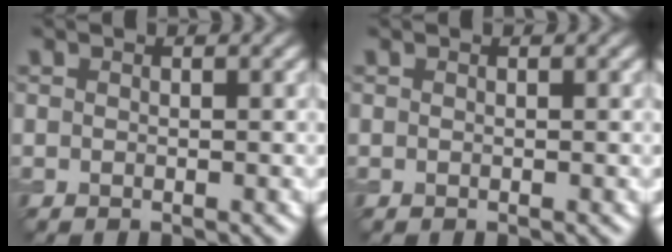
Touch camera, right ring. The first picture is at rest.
{"total": 0.0}